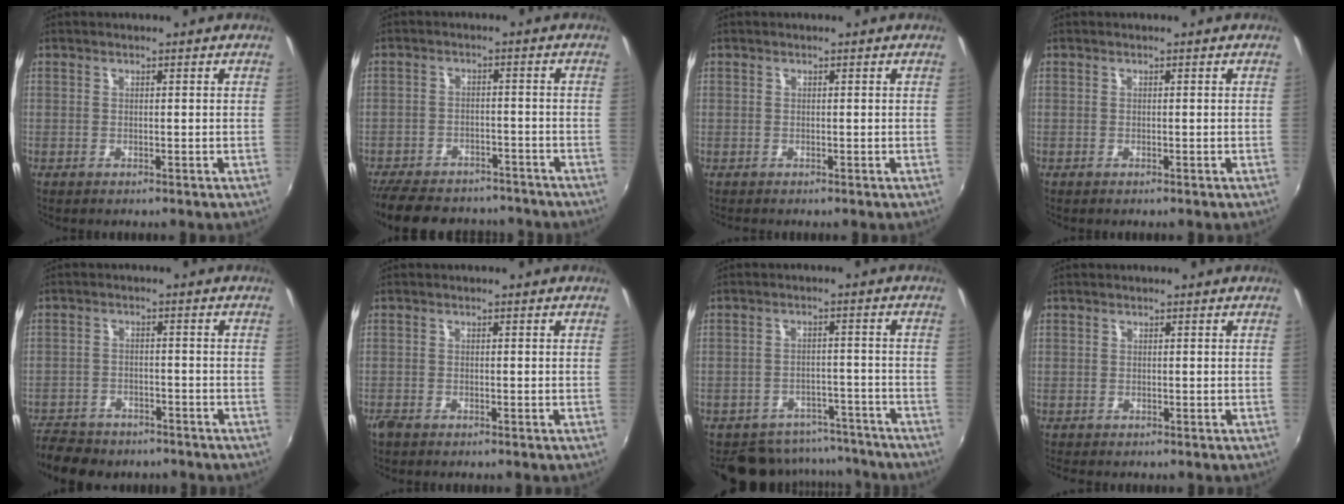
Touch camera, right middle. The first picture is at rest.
{"total": 15.9, "force": [-12.8, 7.4, 5.7], "torque": [-0.149, 0.024, -0.178]}
{"total": 0.9, "force": [-0.4, 0.9, -0.1], "torque": [-0.001, 0.004, -0.003]}
{"total": 0.0}
{"total": 11.1, "force": [-8.9, 5.2, 4.0], "torque": [-0.113, -0.009, -0.140]}
{"total": 1.6, "force": [-1.3, 0.7, 0.7], "torque": [-0.017, -0.005, -0.025]}
{"total": 11.2, "force": [-9.8, 4.9, 1.9], "torque": [-0.042, 0.026, -0.120]}
{"total": 1.1, "force": [-0.3, 1.0, -0.1], "torque": [0.000, 0.005, -0.001]}